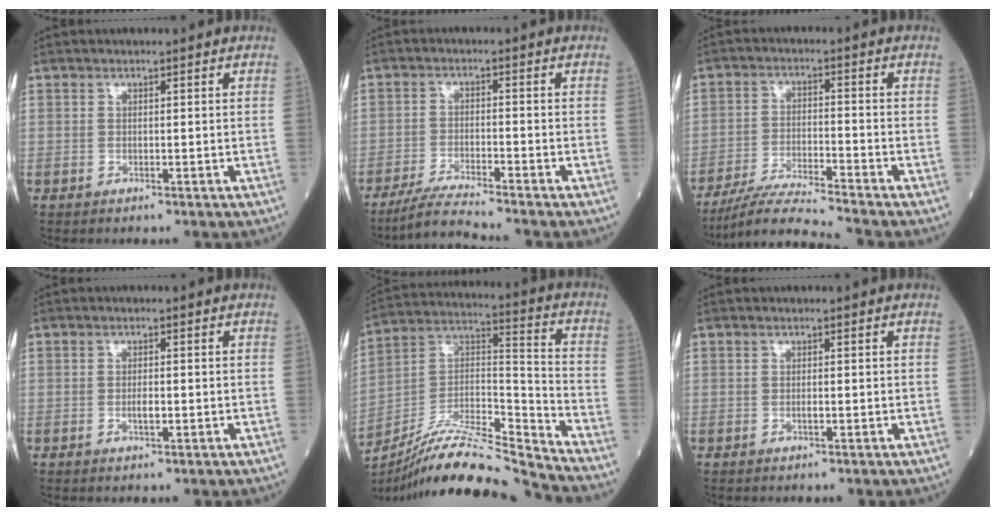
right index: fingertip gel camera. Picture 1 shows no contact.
{"total": 5.8, "force": [-5.2, -1.5, 2.1], "torque": [-0.043, -0.025, -0.101]}
{"total": 8.2, "force": [-7.6, -2.1, 2.3], "torque": [-0.041, -0.020, -0.145]}
{"total": 1.6, "force": [-0.4, 0.4, 1.5], "torque": [-0.029, 0.000, -0.007]}
{"total": 17.7, "force": [-16.7, -0.7, 6.0], "torque": [-0.110, 0.039, -0.296]}
{"total": 0.6, "force": [-0.2, 0.1, 0.6], "torque": [-0.013, 0.000, -0.003]}